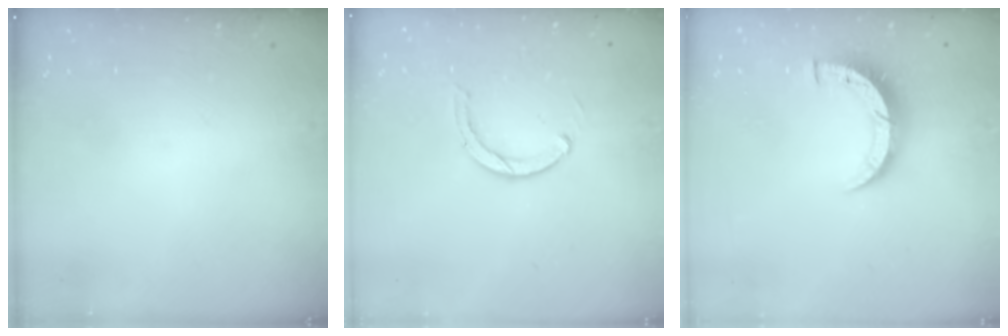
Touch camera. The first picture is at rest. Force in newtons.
{"total": 2.9, "press": 2.9, "slide": 0.4}
{"total": 7.2, "press": 7.2, "slide": 0.3}